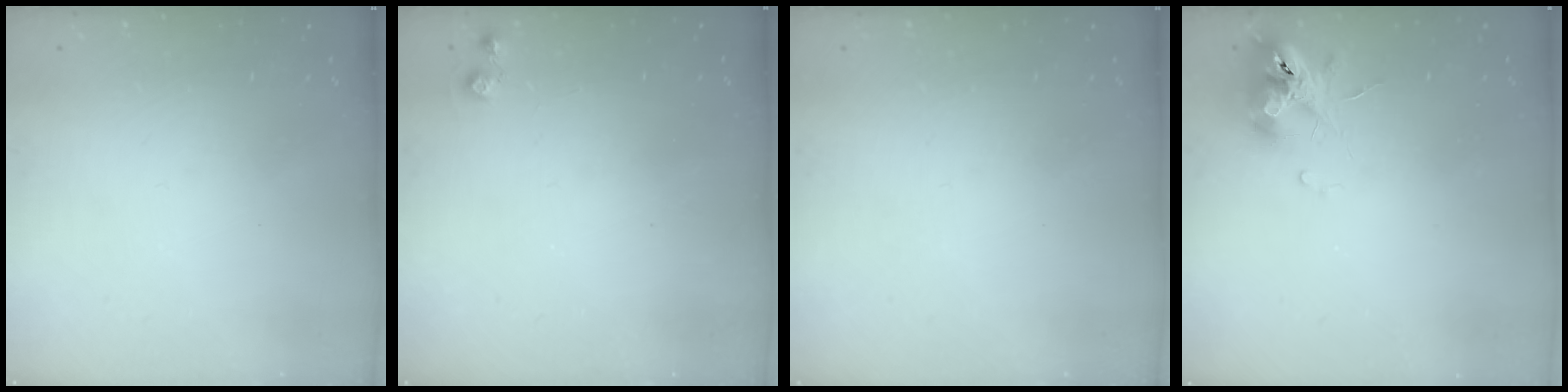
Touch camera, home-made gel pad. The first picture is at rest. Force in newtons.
{"total": 5.5, "press": 5.5, "slide": 0.7}
{"total": 0.0}
{"total": 10.9, "press": 10.9, "slide": 0.5}